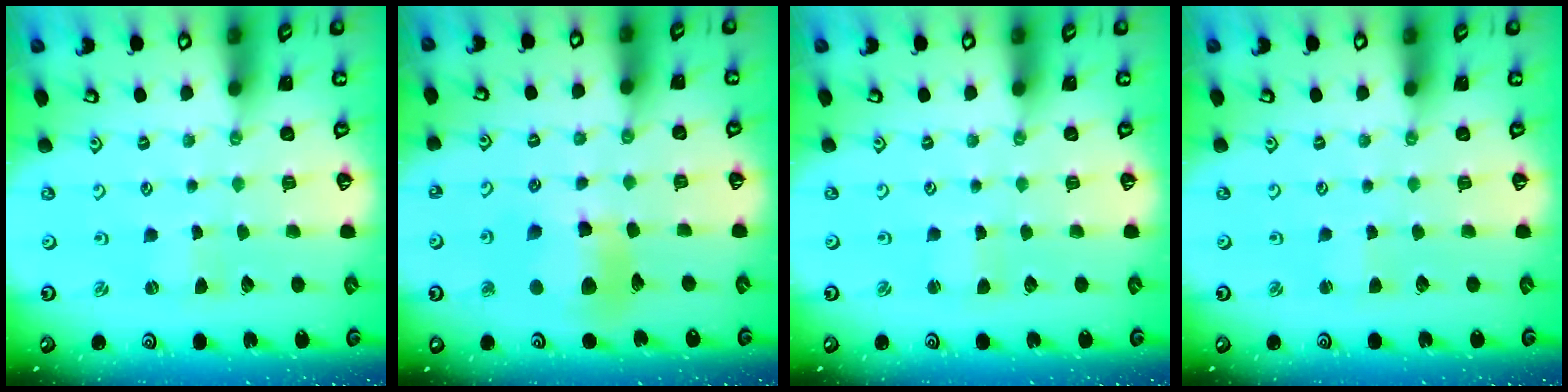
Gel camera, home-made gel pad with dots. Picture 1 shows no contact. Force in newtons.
{"total": 12.1, "press": 12.0, "slide": 1.5}
{"total": 1.4, "press": 1.4, "slide": 0.1}
{"total": 1.8, "press": 1.8, "slide": 0.3}